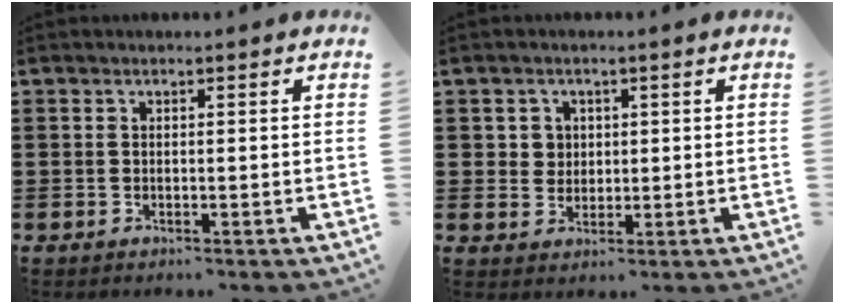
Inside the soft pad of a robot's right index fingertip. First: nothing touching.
{"total": 2.6, "force": [0.8, 2.4, 0.6], "torque": [-0.023, 0.009, 0.014]}